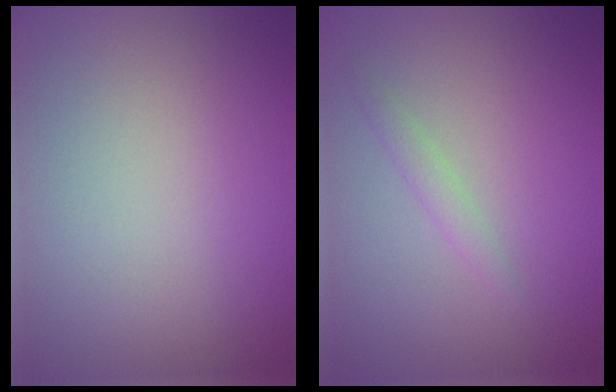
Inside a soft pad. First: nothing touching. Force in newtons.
{"total": 1.1, "press": 1.1, "slide": 0.2}